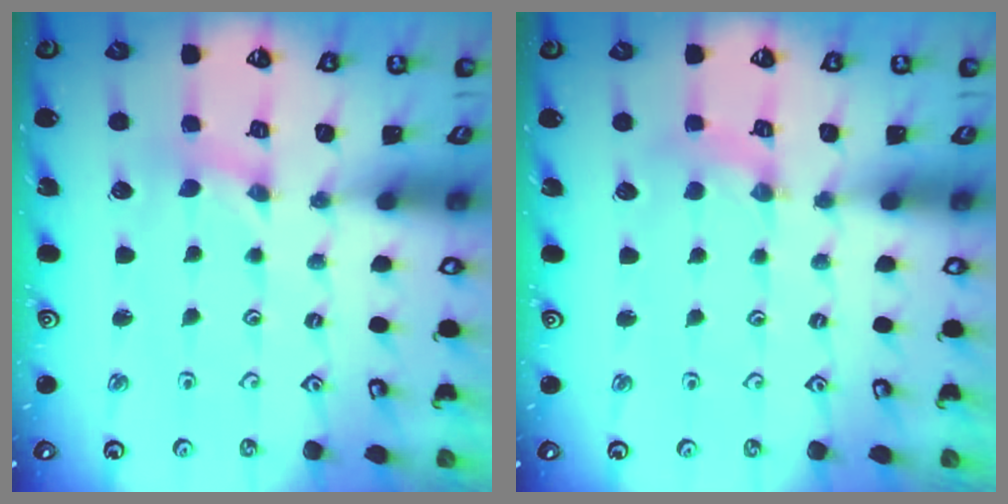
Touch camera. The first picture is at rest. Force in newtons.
{"total": 2.4, "press": 2.3, "slide": 0.3}